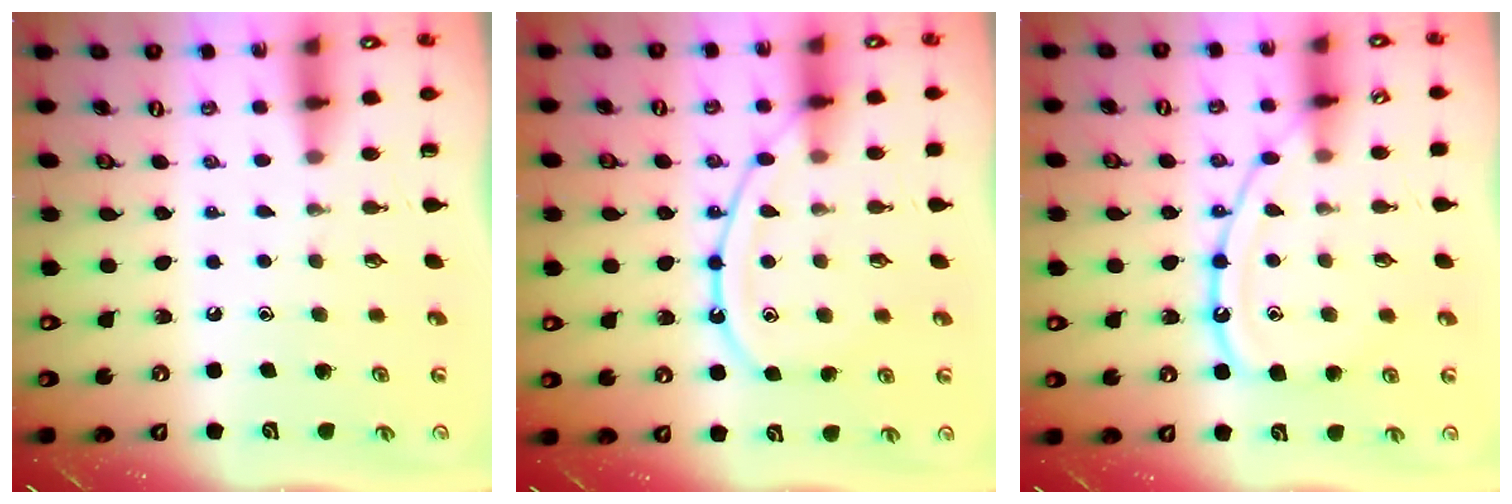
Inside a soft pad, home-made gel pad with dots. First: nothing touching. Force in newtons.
{"total": 13.3, "press": 13.2, "slide": 1.3}
{"total": 12.9, "press": 12.8, "slide": 1.3}